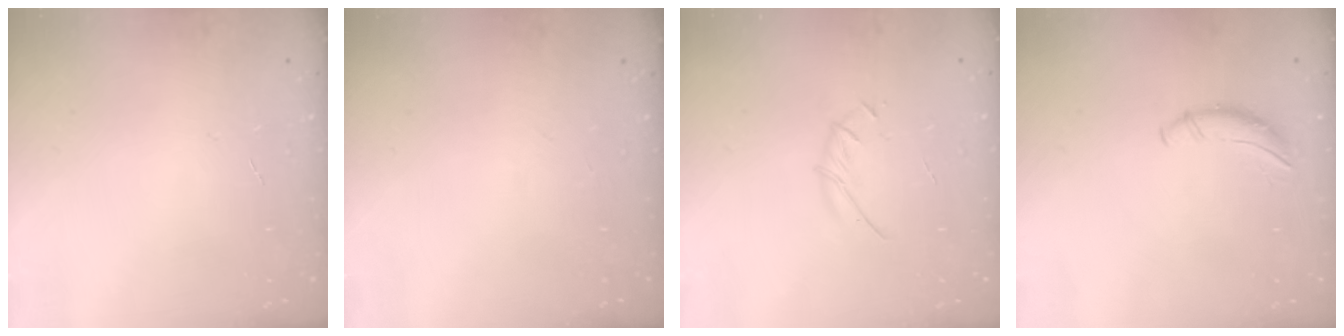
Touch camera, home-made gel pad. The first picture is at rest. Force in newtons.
{"total": 0.0}
{"total": 3.5, "press": 3.4, "slide": 1.0}
{"total": 0.0}